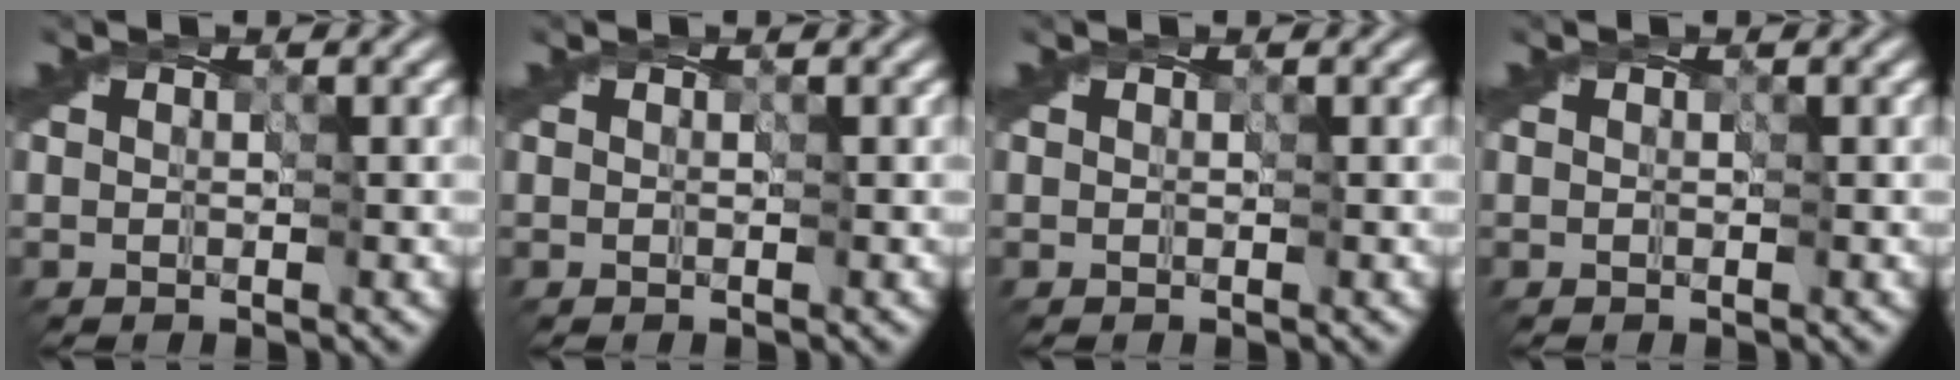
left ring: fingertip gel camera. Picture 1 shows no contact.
{"total": 0.0}
{"total": 0.0}
{"total": 0.0}